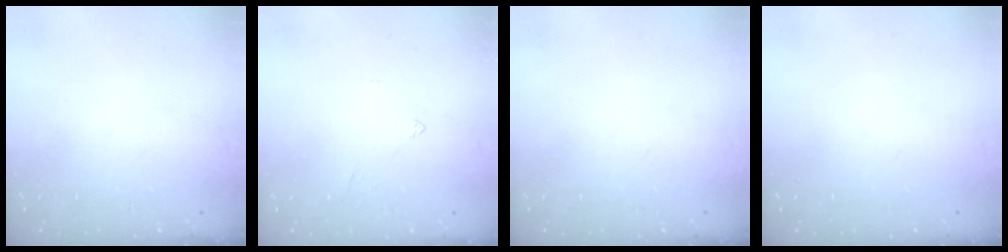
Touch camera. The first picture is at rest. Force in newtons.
{"total": 1.9, "press": 1.8, "slide": 0.4}
{"total": 0.0}
{"total": 0.0}